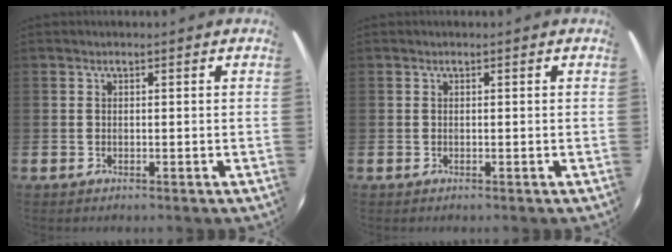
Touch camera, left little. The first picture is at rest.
{"total": 0.0}